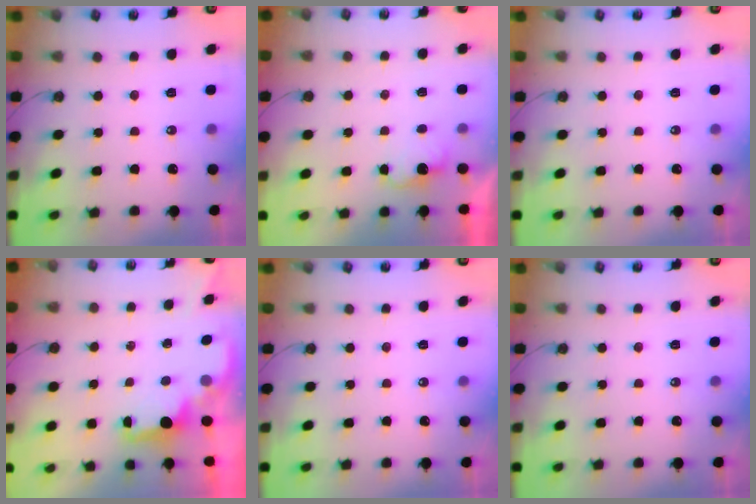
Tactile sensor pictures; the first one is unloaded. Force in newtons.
{"total": 2.6, "press": 2.5, "slide": 0.9}
{"total": 0.0}
{"total": 1.7, "press": 1.5, "slide": 0.6}
{"total": 0.7, "press": 0.0, "slide": 0.7}
{"total": 0.0}